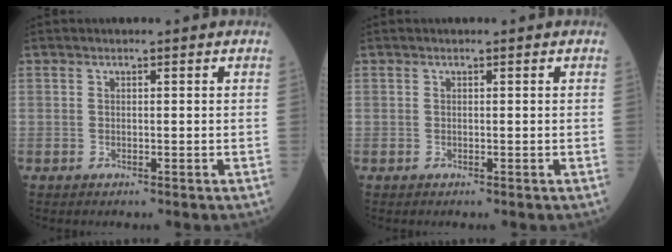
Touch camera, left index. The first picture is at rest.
{"total": 0.0}